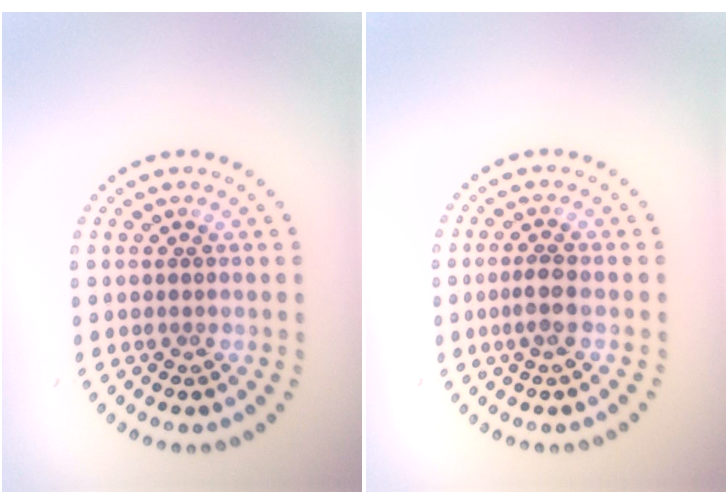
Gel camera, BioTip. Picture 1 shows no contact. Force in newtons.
{"total": 2.0, "press": 1.7, "slide": 0.9}